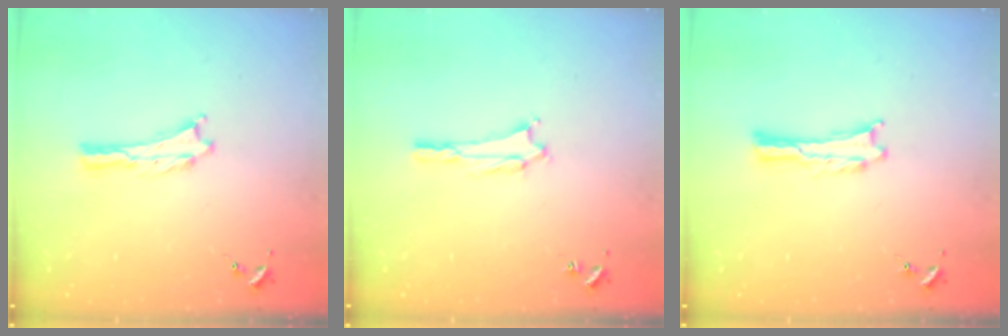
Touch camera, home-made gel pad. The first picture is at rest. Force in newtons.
{"total": 1.5, "press": 1.5, "slide": 0.3}
{"total": 0.0}